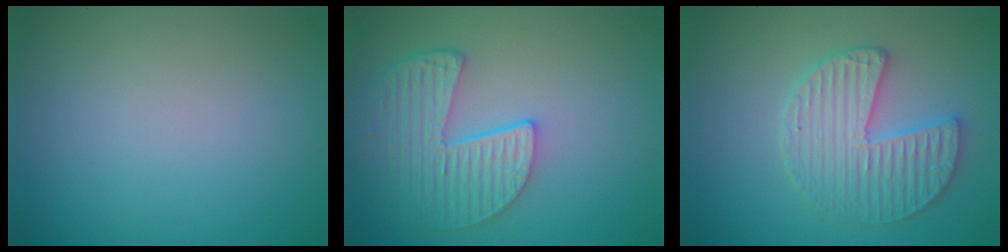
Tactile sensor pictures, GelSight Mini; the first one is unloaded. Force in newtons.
{"total": 5.3, "press": 4.4, "slide": 3.0}
{"total": 4.0, "press": 3.8, "slide": 1.3}